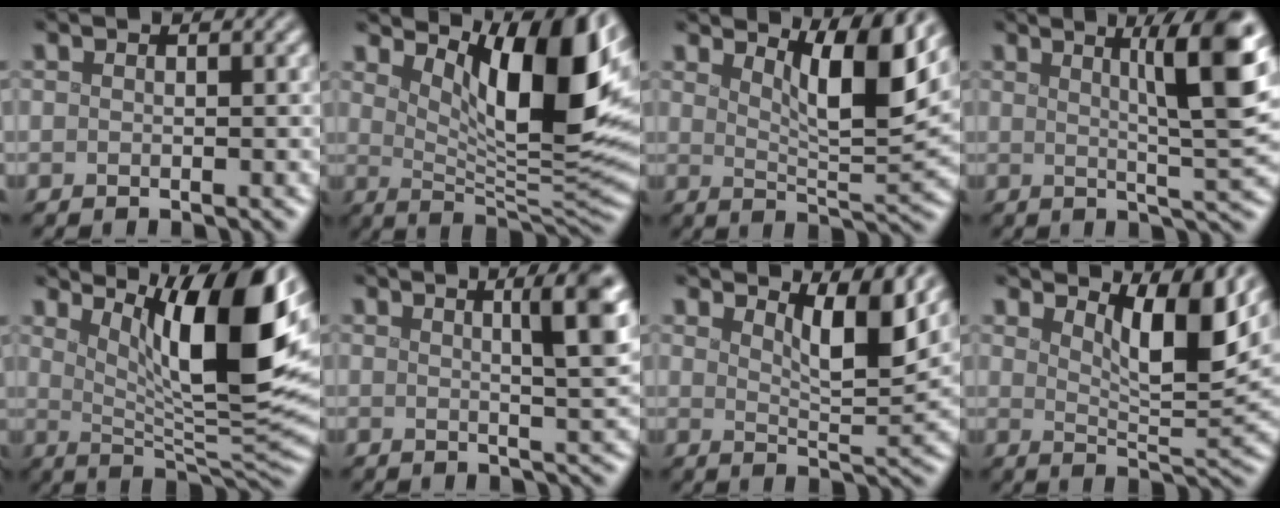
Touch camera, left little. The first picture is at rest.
{"total": 11.4, "force": [5.0, 3.6, 9.6], "torque": [-0.141, -0.009, 0.085]}
{"total": 6.4, "force": [3.7, 1.3, 5.1], "torque": [-0.073, -0.007, 0.059]}
{"total": 8.5, "force": [3.1, 1.2, 7.8], "torque": [-0.097, 0.007, 0.049]}
{"total": 13.1, "force": [5.5, 3.1, 11.5], "torque": [-0.156, -0.001, 0.093]}
{"total": 5.4, "force": [1.9, 1.1, 5.0], "torque": [-0.050, 0.008, 0.023]}
{"total": 4.5, "force": [2.9, 1.0, 3.3], "torque": [-0.055, -0.009, 0.045]}
{"total": 5.9, "force": [3.5, 1.4, 4.5], "torque": [-0.068, -0.009, 0.053]}